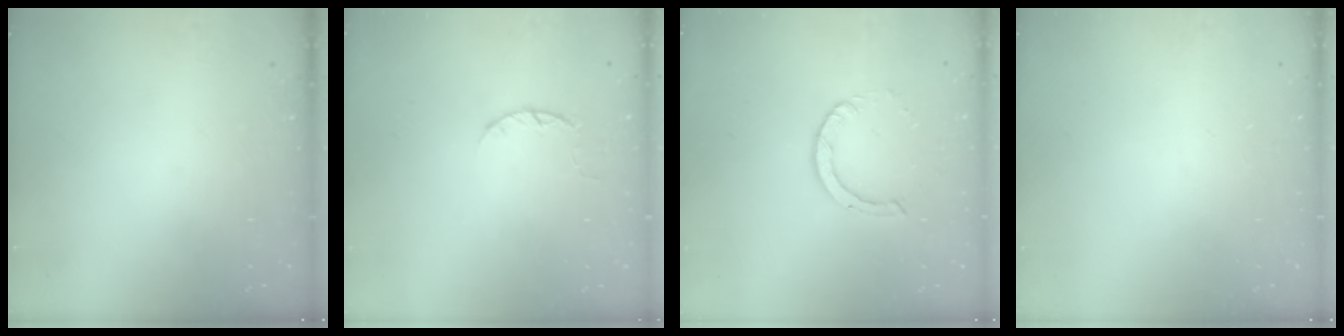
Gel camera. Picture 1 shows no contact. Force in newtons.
{"total": 2.5, "press": 2.4, "slide": 0.4}
{"total": 3.5, "press": 3.5, "slide": 0.4}
{"total": 0.0}